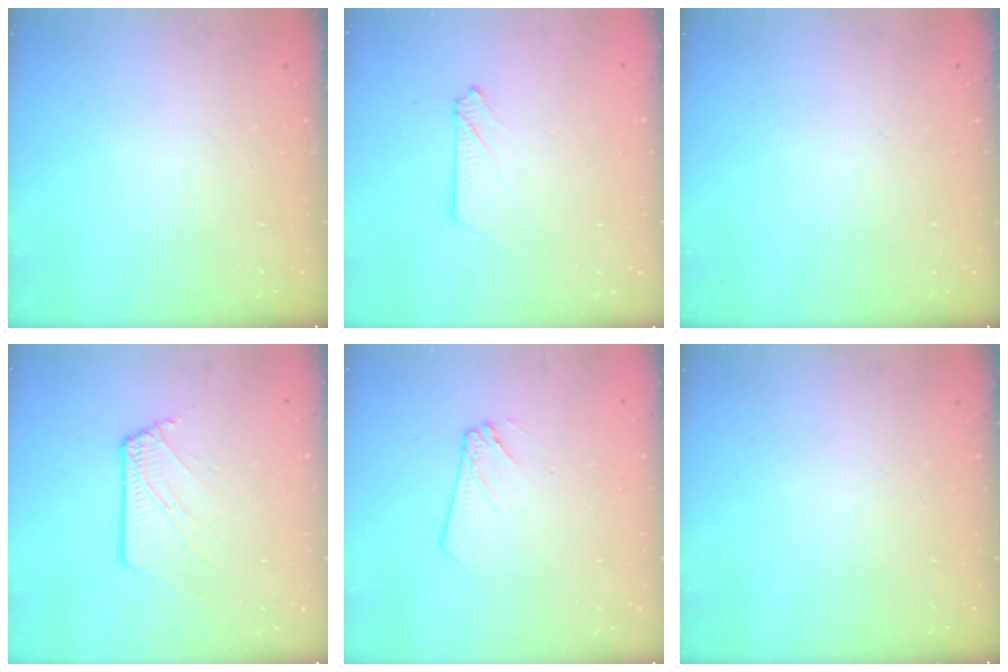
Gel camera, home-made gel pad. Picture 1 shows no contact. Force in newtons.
{"total": 2.6, "press": 2.6, "slide": 0.3}
{"total": 0.0}
{"total": 3.3, "press": 3.2, "slide": 0.3}
{"total": 2.4, "press": 2.4, "slide": 0.2}
{"total": 0.0}